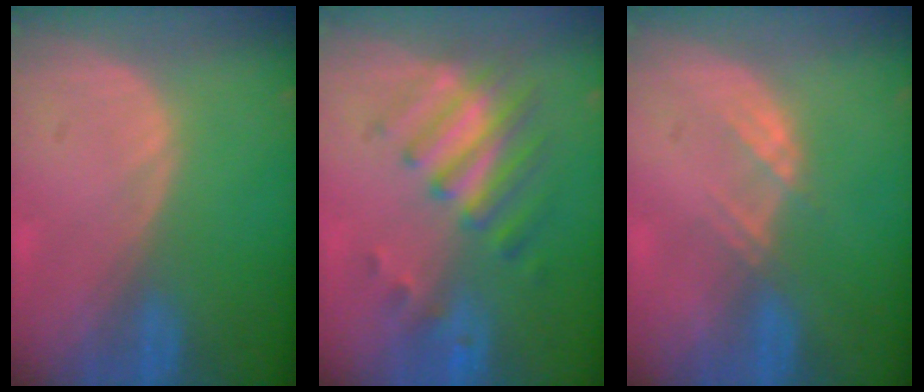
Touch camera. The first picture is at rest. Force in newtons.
{"total": 7.9, "press": 7.0, "slide": 3.8}
{"total": 2.3, "press": 2.1, "slide": 0.7}